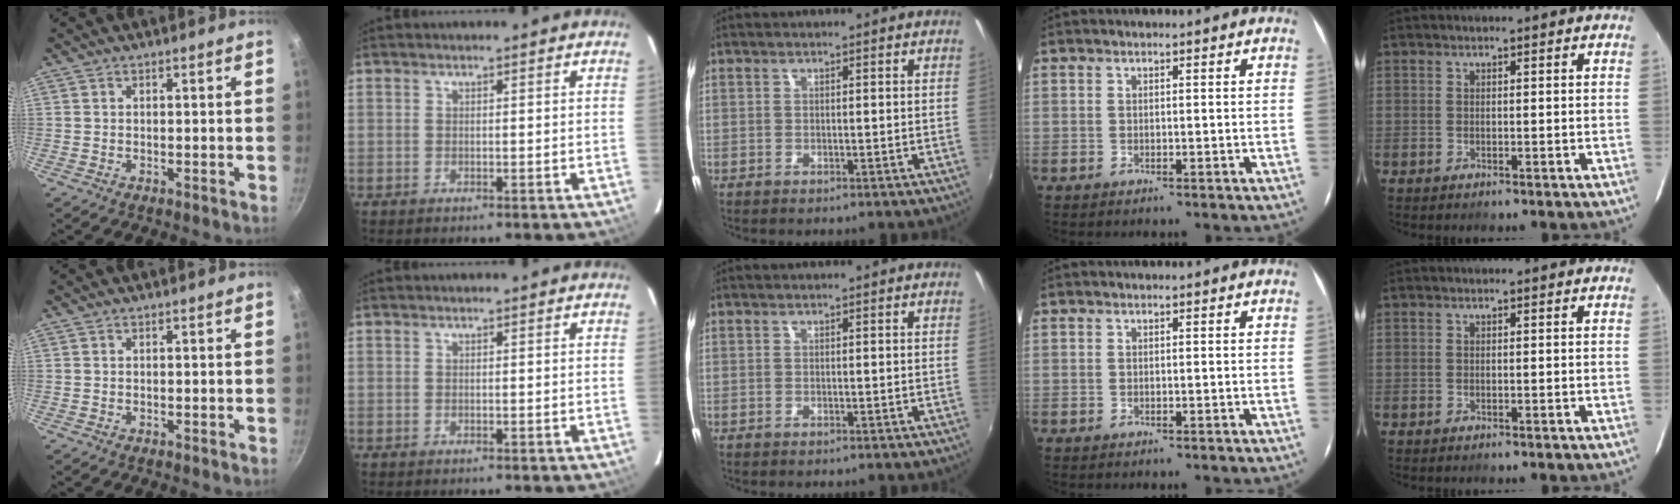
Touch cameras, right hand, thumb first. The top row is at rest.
{}